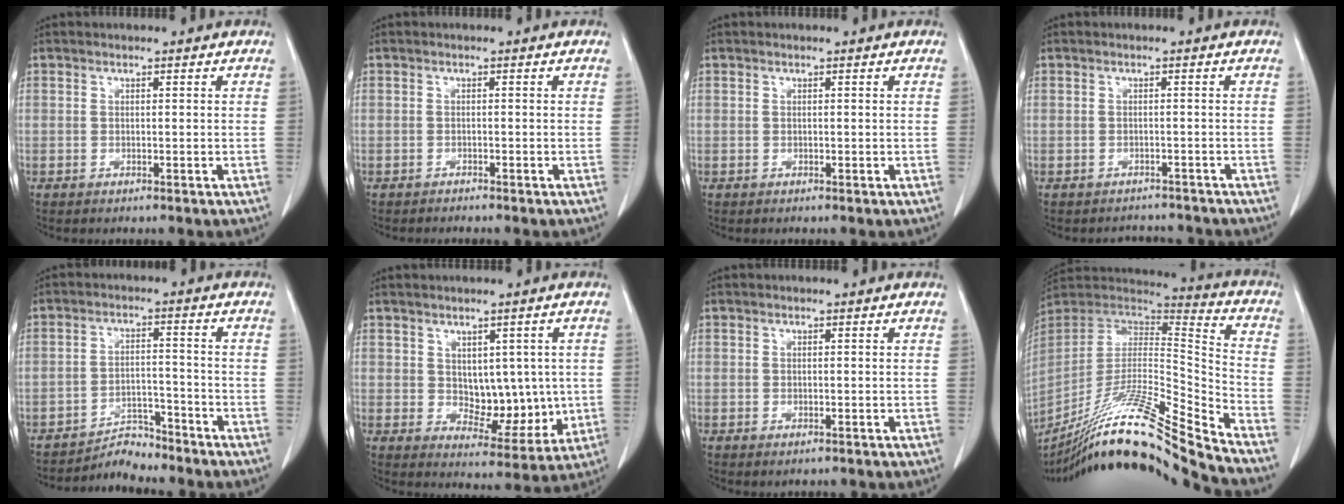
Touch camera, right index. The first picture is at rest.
{"total": 1.3, "force": [-1.3, 0.0, 0.3], "torque": [-0.007, -0.003, -0.015]}
{"total": 0.0}
{"total": 3.1, "force": [-2.9, 1.1, -0.6], "torque": [0.009, 0.005, -0.039]}
{"total": 4.8, "force": [-4.7, 0.5, -0.5], "torque": [0.008, 0.005, -0.075]}
{"total": 7.9, "force": [0.6, 4.8, 6.2], "torque": [-0.071, 0.000, 0.029]}
{"total": 1.0, "force": [-0.6, 0.4, 0.7], "torque": [-0.010, -0.002, -0.004]}
{"total": 24.2, "force": [-20.0, -1.1, 13.6], "torque": [-0.238, -0.018, -0.353]}